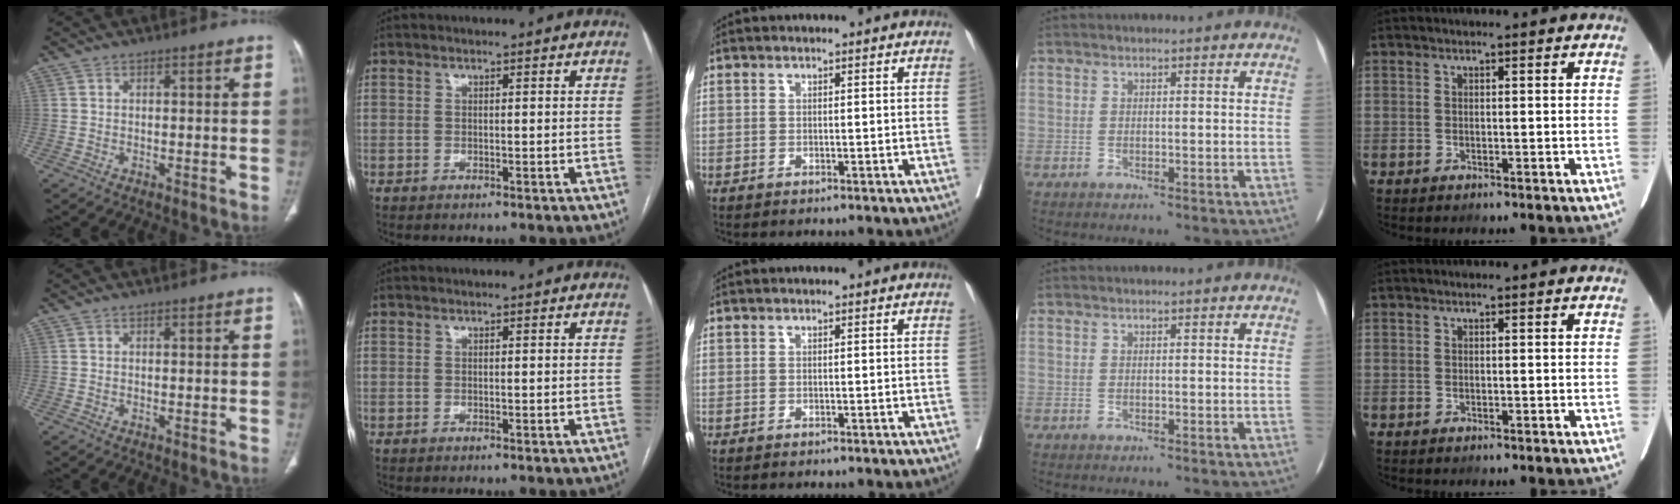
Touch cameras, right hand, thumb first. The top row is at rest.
{}